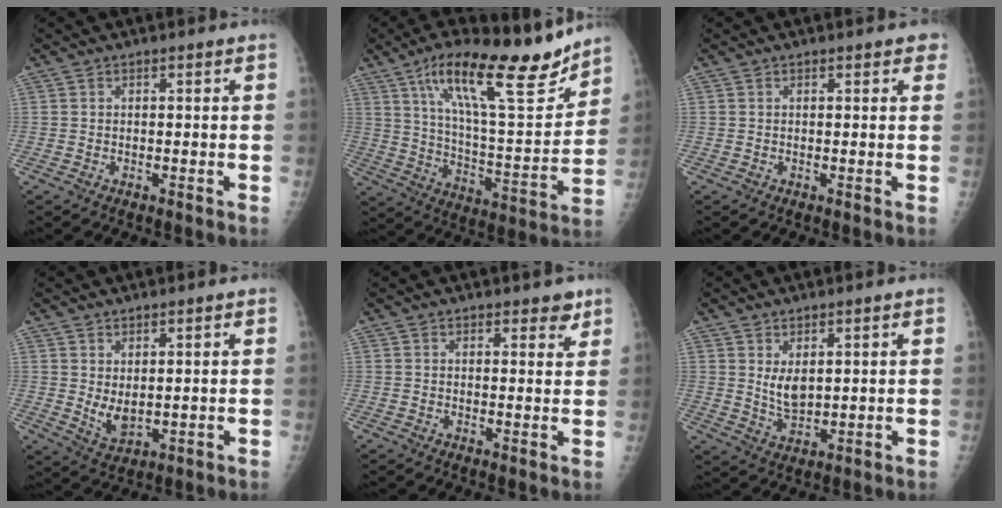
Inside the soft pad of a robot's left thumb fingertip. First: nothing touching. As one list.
[{"total": 22.2, "force": [15.1, 5.6, 15.2], "torque": [-0.218, -0.070, 0.255]}, {"total": 1.8, "force": [1.2, 0.9, 1.1], "torque": [0.003, -0.001, 0.009]}, {"total": 5.1, "force": [1.5, 2.5, 4.2], "torque": [-0.068, -0.019, 0.037]}, {"total": 3.5, "force": [2.6, 1.5, 1.7], "torque": [0.000, -0.014, 0.032]}, {"total": 5.0, "force": [2.0, 2.4, 3.8], "torque": [-0.061, -0.024, 0.044]}]